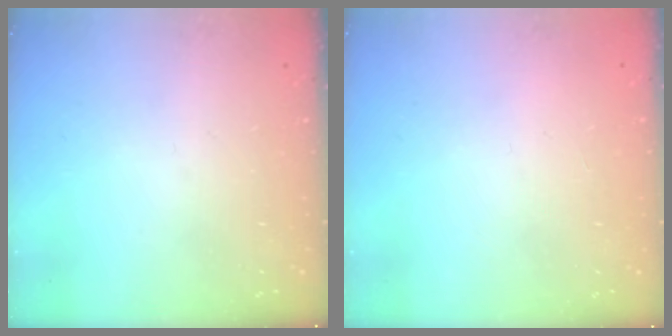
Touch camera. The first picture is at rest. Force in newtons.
{"total": 2.2, "press": 2.2, "slide": 0.1}